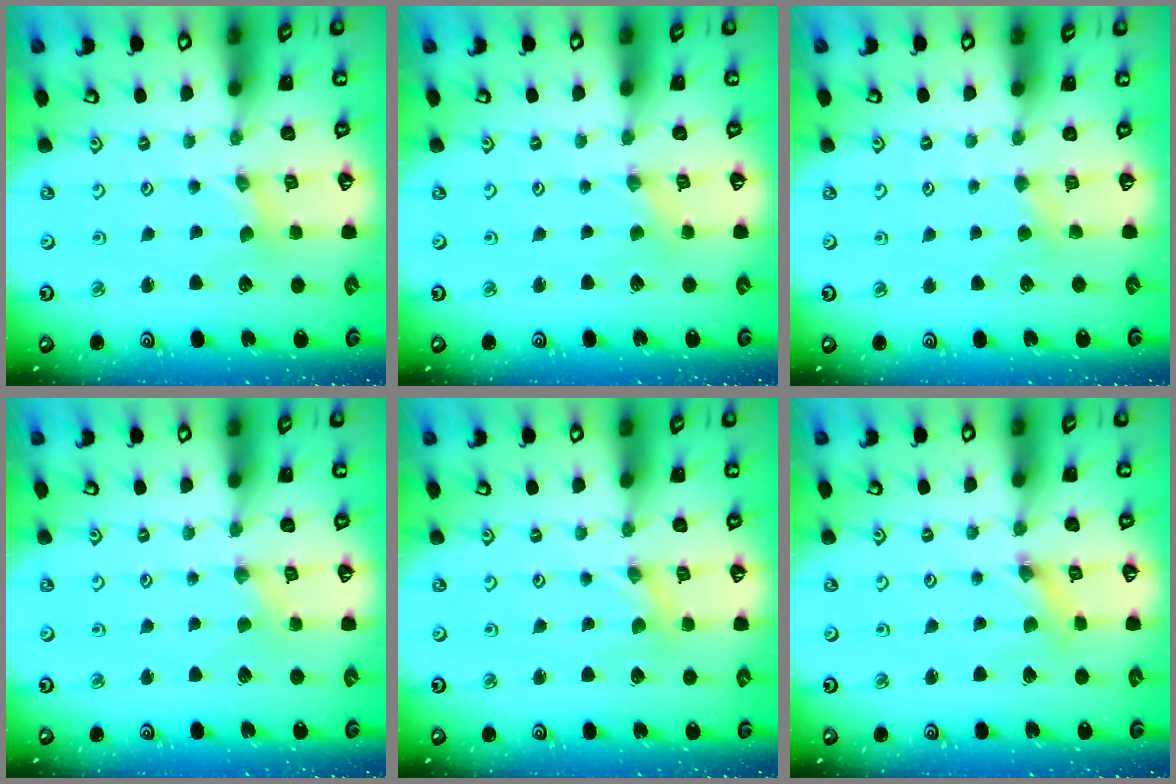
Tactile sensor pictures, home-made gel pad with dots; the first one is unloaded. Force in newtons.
{"total": 0.0}
{"total": 2.5, "press": 2.5, "slide": 0.4}
{"total": 1.2, "press": 1.1, "slide": 0.3}
{"total": 0.0}
{"total": 1.6, "press": 1.6, "slide": 0.3}